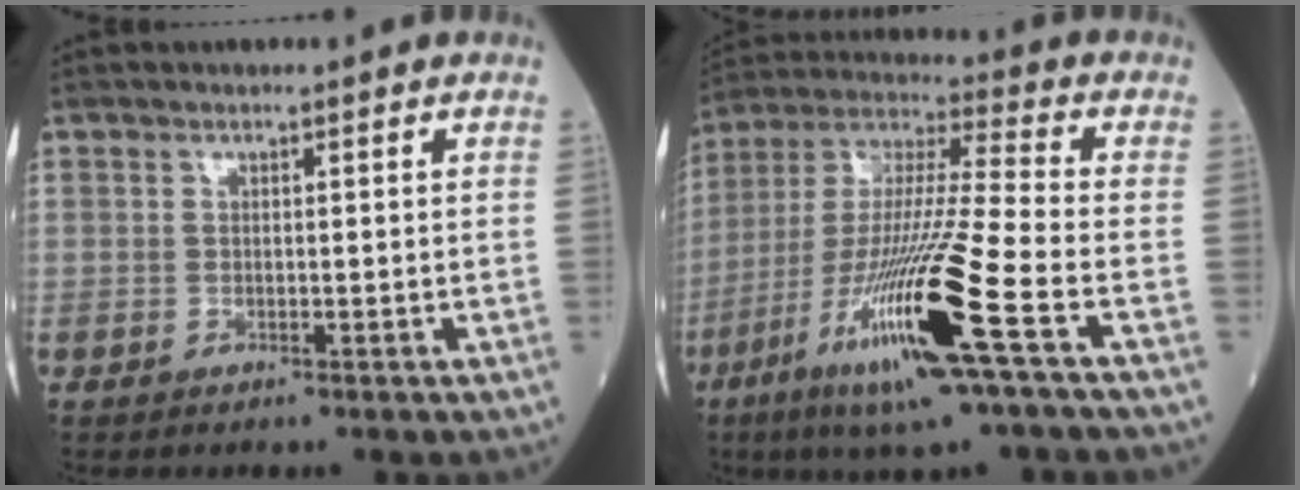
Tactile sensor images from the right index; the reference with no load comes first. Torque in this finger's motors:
{"motor_torque": [1.87, -0.27, 1.05, 0.21]}